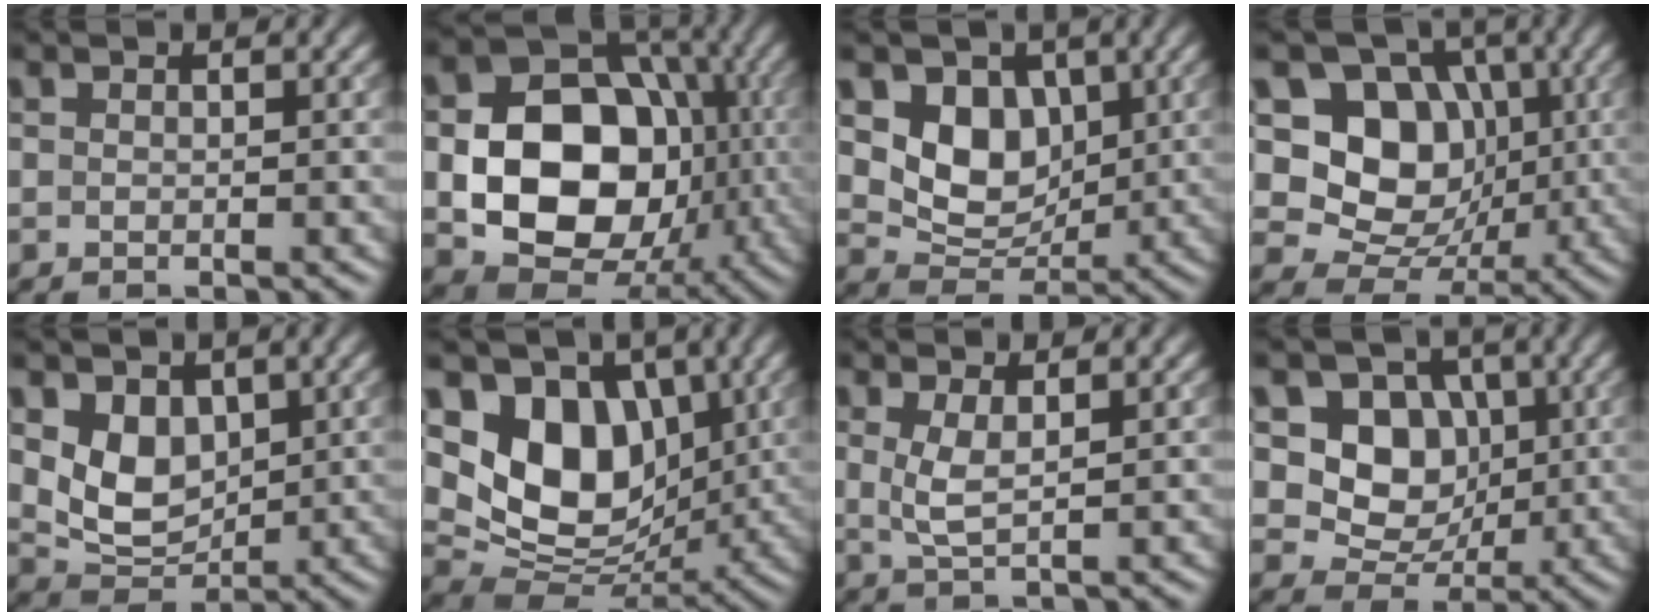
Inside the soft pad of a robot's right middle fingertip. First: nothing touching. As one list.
[{"total": 13.5, "force": [-2.0, 10.2, 8.6], "torque": [-0.123, -0.007, -0.035]}, {"total": 5.8, "force": [1.5, 4.4, 3.3], "torque": [-0.059, -0.012, 0.024]}, {"total": 9.7, "force": [1.6, 8.1, 5.1], "torque": [-0.078, -0.004, 0.009]}, {"total": 4.6, "force": [1.3, 3.4, 2.8], "torque": [-0.059, -0.013, 0.030]}, {"total": 9.5, "force": [2.5, 6.9, 6.0], "torque": [-0.111, -0.023, 0.041]}, {"total": 2.2, "force": [0.6, 0.5, 2.1], "torque": [-0.047, -0.001, 0.015]}, {"total": 6.5, "force": [1.3, 5.4, 3.5], "torque": [-0.050, -0.004, 0.004]}]